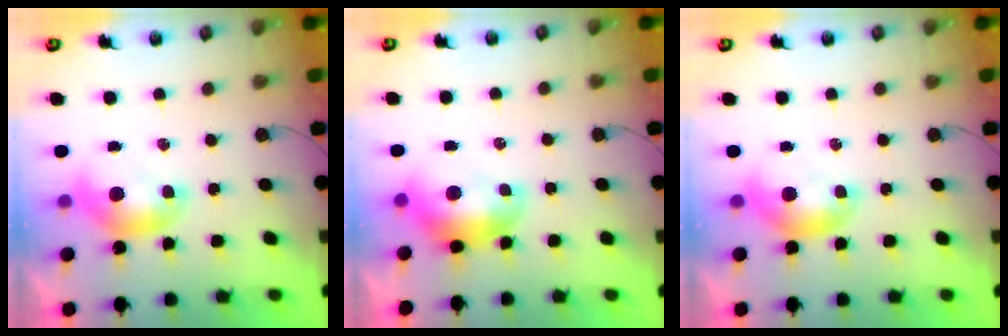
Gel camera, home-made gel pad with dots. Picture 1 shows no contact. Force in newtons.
{"total": 2.2, "press": 2.0, "slide": 0.9}
{"total": 0.0}